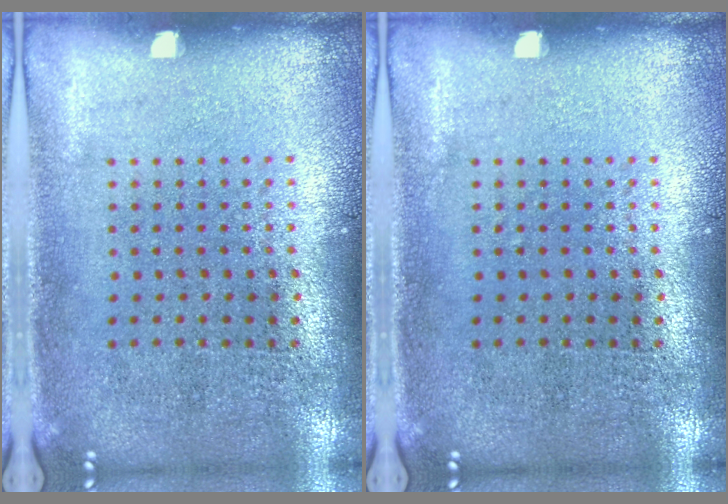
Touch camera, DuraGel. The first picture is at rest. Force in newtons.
{"total": 0.0}